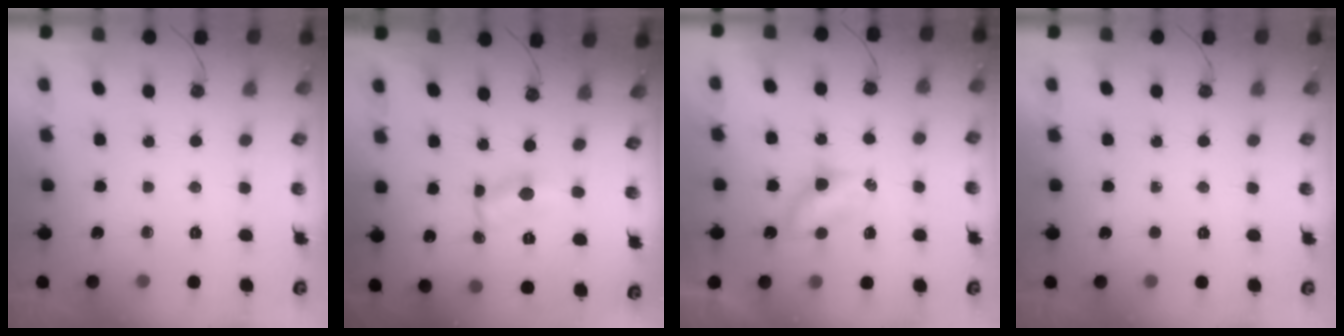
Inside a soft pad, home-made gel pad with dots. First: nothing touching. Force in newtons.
{"total": 1.1, "press": 1.0, "slide": 0.2}
{"total": 5.0, "press": 5.0, "slide": 0.5}
{"total": 0.0}